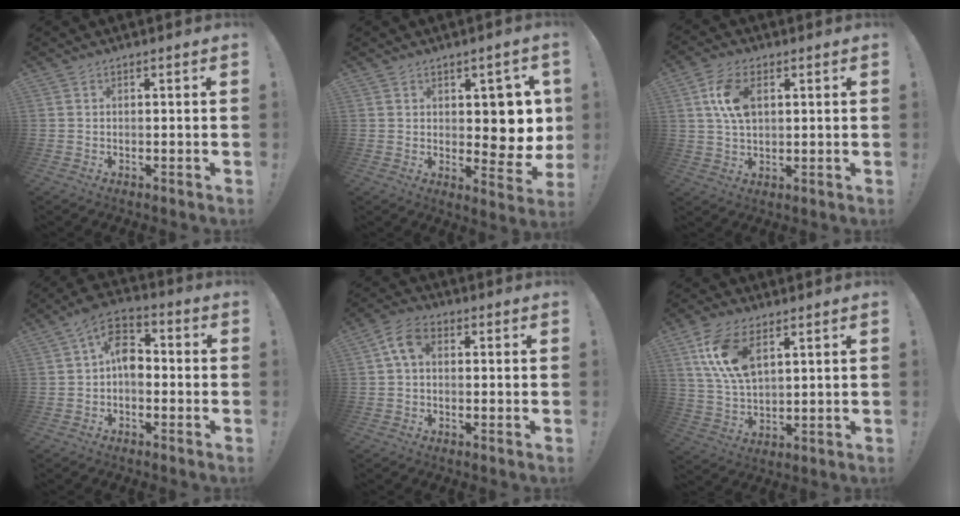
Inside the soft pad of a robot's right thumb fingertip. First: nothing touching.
{"total": 7.4, "force": [2.6, 4.7, 5.0], "torque": [-0.052, -0.022, 0.052]}
{"total": 9.6, "force": [2.7, 5.8, 7.2], "torque": [-0.141, 0.004, 0.050]}
{"total": 9.8, "force": [0.3, 6.3, 7.5], "torque": [-0.140, 0.011, 0.010]}
{"total": 6.9, "force": [1.4, 4.6, 4.9], "torque": [-0.099, 0.013, 0.031]}
{"total": 12.7, "force": [5.9, 6.5, 9.1], "torque": [-0.189, -0.015, 0.110]}